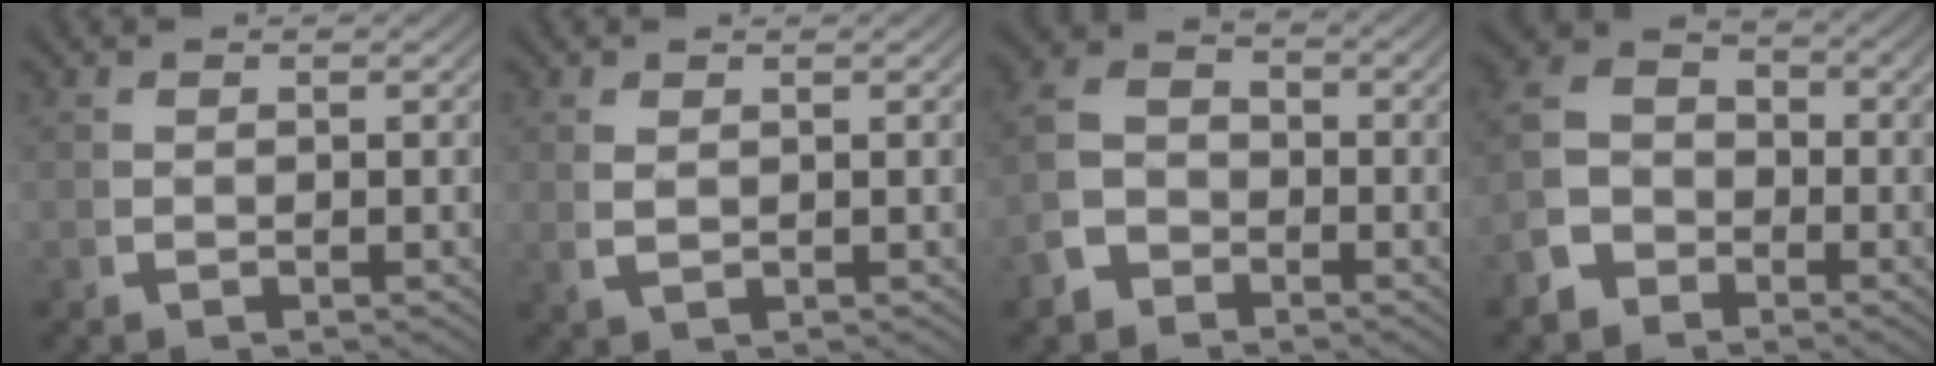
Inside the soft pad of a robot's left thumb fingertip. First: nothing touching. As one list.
[{"total": 1.0, "force": [0.6, 0.3, 0.7], "torque": [-0.023, 0.001, 0.020]}, {"total": 5.3, "force": [-1.3, 4.5, 2.5], "torque": [-0.038, -0.008, -0.027]}, {"total": 7.9, "force": [-0.9, 6.8, 4.0], "torque": [-0.047, 0.005, -0.034]}]